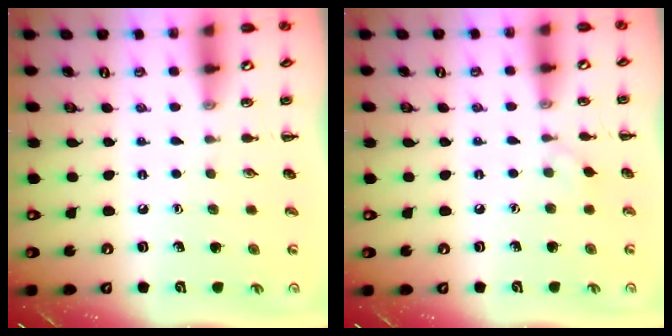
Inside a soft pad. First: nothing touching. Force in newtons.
{"total": 2.9, "press": 2.6, "slide": 1.1}